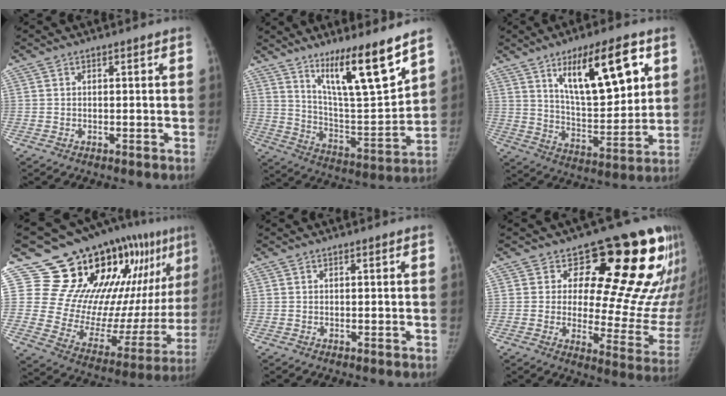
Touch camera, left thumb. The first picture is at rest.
{"total": 16.8, "force": [11.3, 2.3, 12.2], "torque": [-0.177, -0.087, 0.203]}
{"total": 18.6, "force": [8.4, 6.7, 15.2], "torque": [-0.203, -0.042, 0.145]}
{"total": 28.9, "force": [16.3, 13.6, 19.6], "torque": [-0.234, -0.056, 0.253]}
{"total": 0.0}
{"total": 21.0, "force": [11.6, 9.5, 14.7], "torque": [-0.130, -0.071, 0.144]}